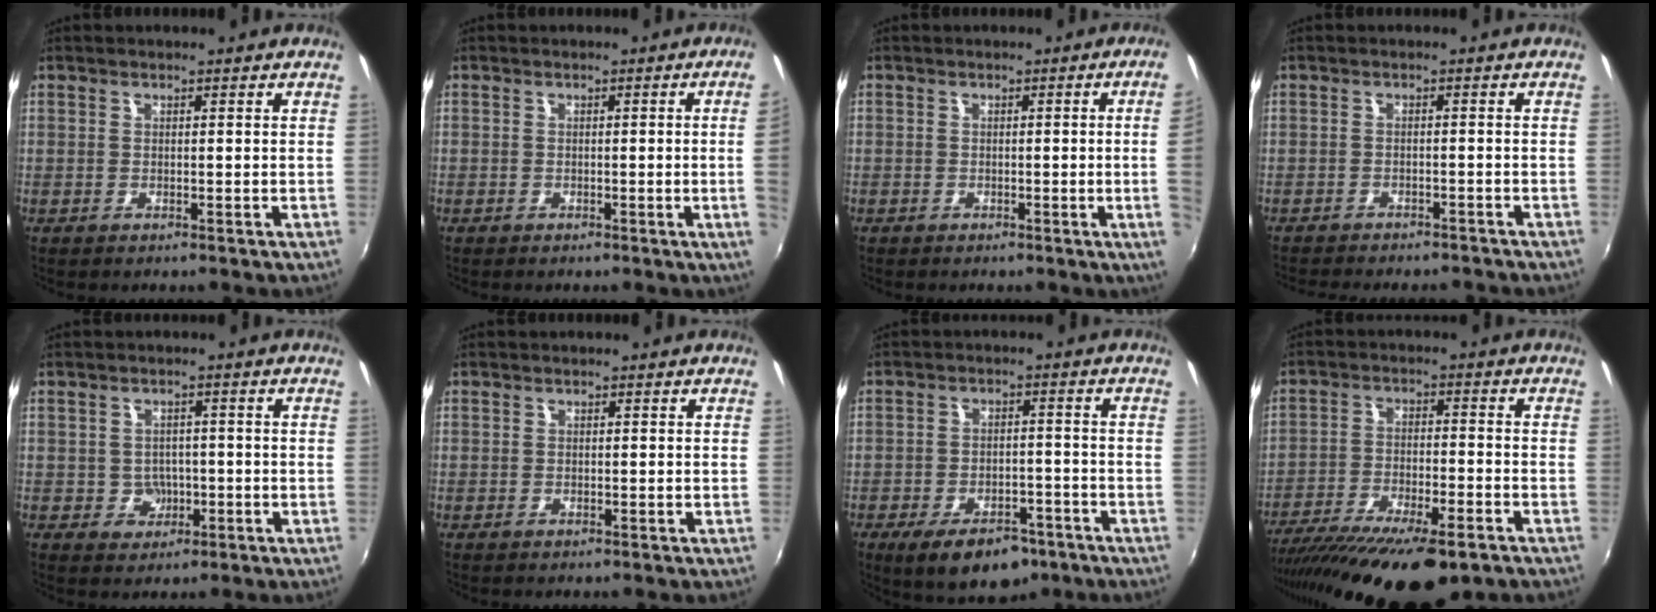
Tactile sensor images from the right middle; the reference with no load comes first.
{"total": 2.8, "force": [-0.1, -1.5, 2.4], "torque": [-0.043, -0.010, 0.005]}
{"total": 3.8, "force": [-0.1, -1.5, 3.5], "torque": [-0.055, -0.010, 0.001]}
{"total": 9.6, "force": [-8.5, 2.4, 3.6], "torque": [-0.084, -0.018, -0.119]}
{"total": 3.6, "force": [-0.9, 3.4, 0.8], "torque": [-0.019, 0.007, -0.006]}
{"total": 0.0}
{"total": 11.8, "force": [-7.7, 5.8, 6.8], "torque": [-0.132, -0.014, -0.109]}
{"total": 20.1, "force": [-15.1, 4.9, 12.3], "torque": [-0.234, -0.060, -0.240]}